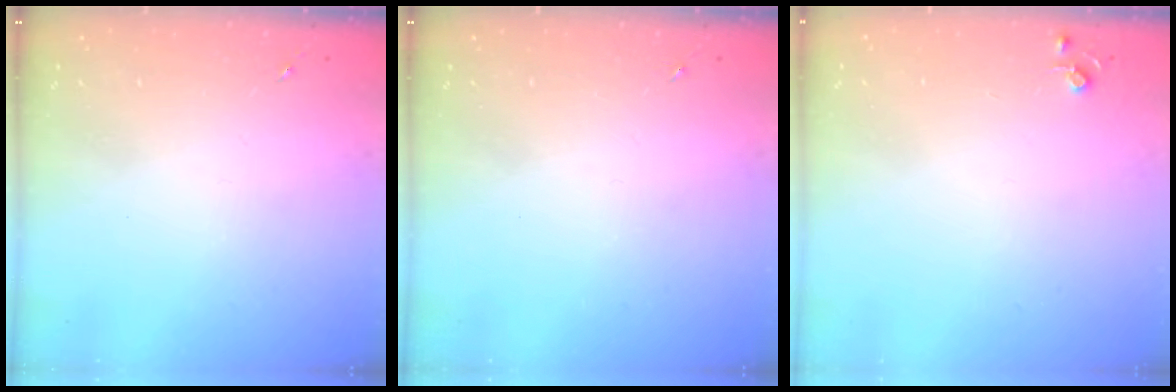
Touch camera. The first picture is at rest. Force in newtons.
{"total": 0.0}
{"total": 3.8, "press": 3.8, "slide": 0.5}